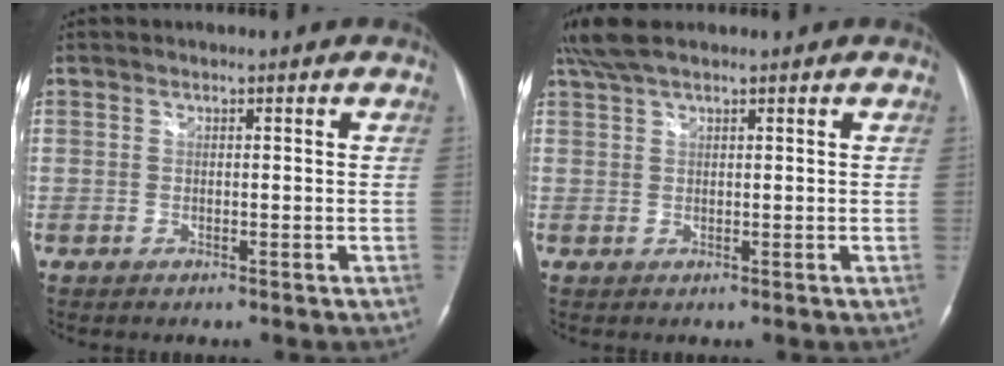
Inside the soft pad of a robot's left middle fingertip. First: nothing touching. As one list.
[{"total": 4.6, "force": [3.7, 0.8, 2.7], "torque": [-0.063, 0.026, 0.075]}]